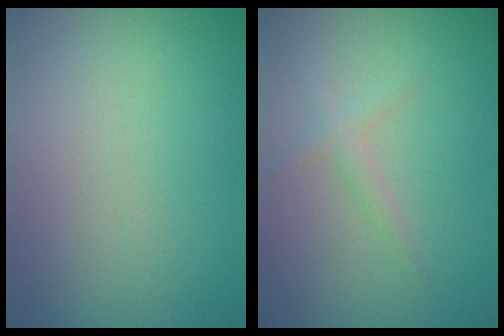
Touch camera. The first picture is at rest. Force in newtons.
{"total": 1.4, "press": 1.4, "slide": 0.1}